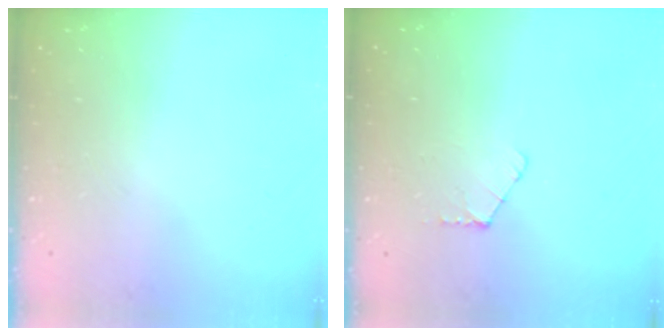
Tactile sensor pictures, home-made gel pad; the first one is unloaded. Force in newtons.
{"total": 4.2, "press": 4.2, "slide": 0.4}